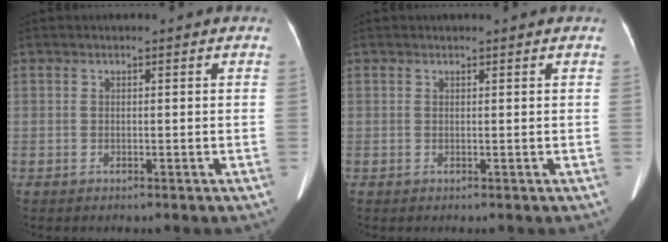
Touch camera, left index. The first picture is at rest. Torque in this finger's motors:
{"motor_torque": [-0.24, 0.10, 0.05, 0.01]}